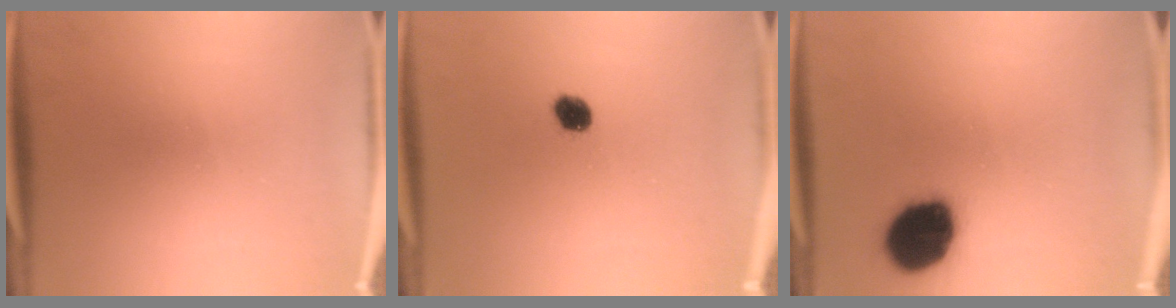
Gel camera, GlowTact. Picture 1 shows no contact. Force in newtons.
{"total": 4.0}
{"total": 15.0}